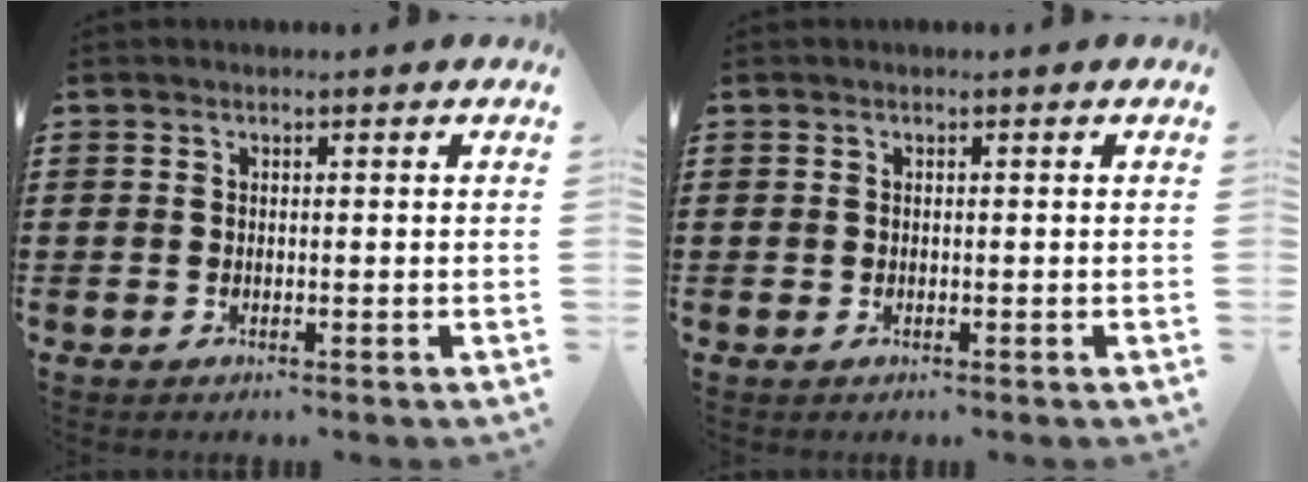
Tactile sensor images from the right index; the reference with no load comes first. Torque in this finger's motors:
{"motor_torque": [-0.92, 1.22, -0.02, -0.01]}